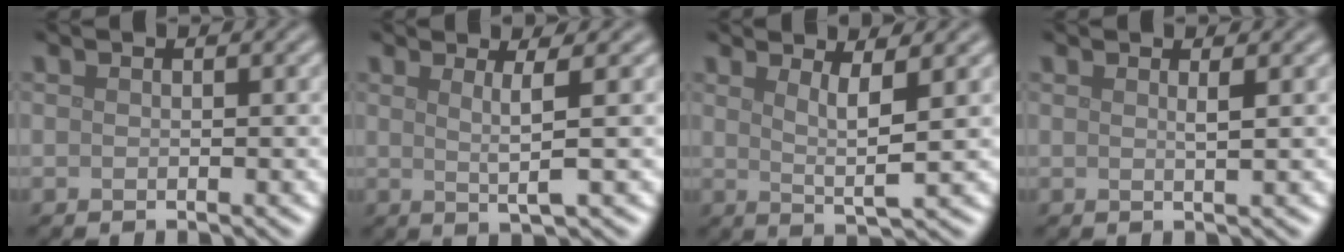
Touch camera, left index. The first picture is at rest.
{"total": 2.7, "force": [0.7, 0.4, 2.6], "torque": [-0.051, -0.003, 0.010]}
{"total": 3.2, "force": [1.1, 0.5, 2.9], "torque": [-0.051, -0.009, 0.022]}
{"total": 1.0, "force": [0.5, 0.3, 0.9], "torque": [-0.008, 0.000, 0.004]}